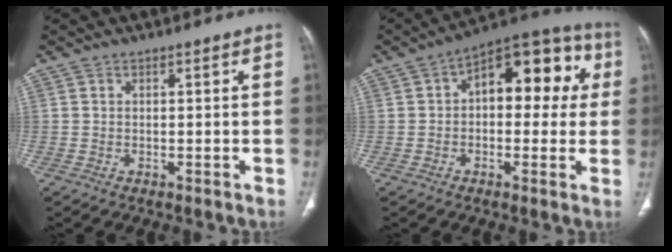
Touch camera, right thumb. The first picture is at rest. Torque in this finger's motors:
{"motor_torque": [0.11, 0.78, 0.13, 0.20, 0.08]}